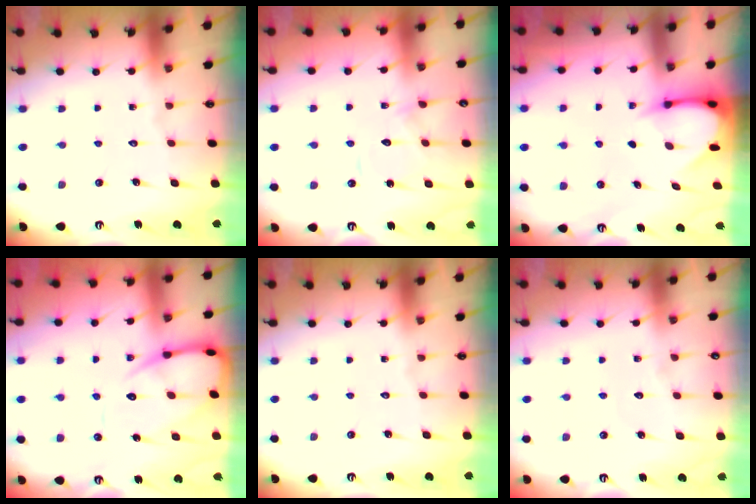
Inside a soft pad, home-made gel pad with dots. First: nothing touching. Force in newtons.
{"total": 11.3, "press": 11.2, "slide": 1.0}
{"total": 3.8, "press": 3.8, "slide": 0.4}
{"total": 12.2, "press": 12.2, "slide": 1.1}
{"total": 0.0}
{"total": 2.0, "press": 2.0, "slide": 0.2}